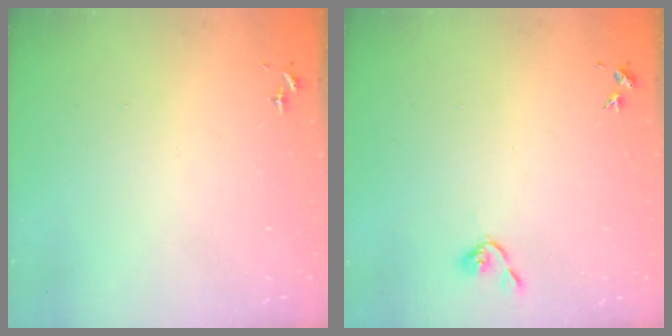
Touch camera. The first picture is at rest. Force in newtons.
{"total": 3.7, "press": 3.6, "slide": 0.7}